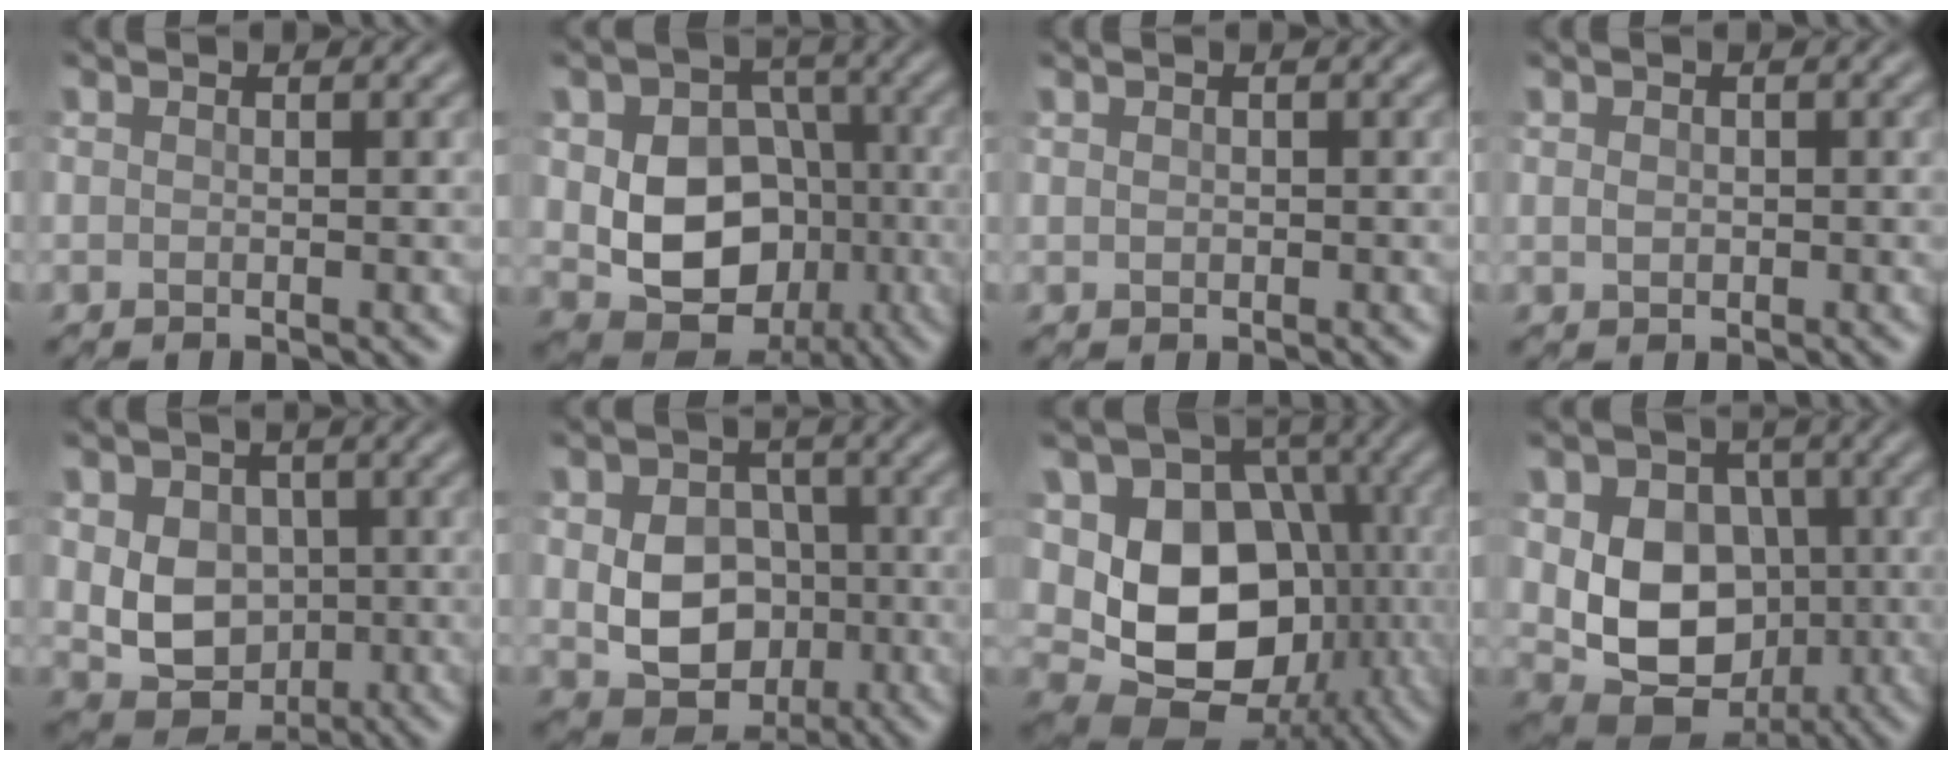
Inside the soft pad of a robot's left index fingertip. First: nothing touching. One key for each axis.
{"total": 9.8, "fx": -1.0, "fy": 7.5, "fz": 6.3, "tx": -0.109, "ty": -0.017, "tz": -0.018}
{"total": 0.6, "fx": 0.1, "fy": 0.5, "fz": 0.3, "tx": -0.008, "ty": -0.003, "tz": 0.005}
{"total": 1.1, "fx": 0.1, "fy": 0.9, "fz": 0.6, "tx": -0.014, "ty": -0.003, "tz": 0.003}
{"total": 6.3, "fx": -0.1, "fy": 5.1, "fz": 3.8, "tx": -0.069, "ty": -0.012, "tz": -0.001}
{"total": 8.1, "fx": -0.8, "fy": 6.5, "fz": 4.8, "tx": -0.075, "ty": -0.010, "tz": -0.016}
{"total": 14.3, "fx": -1.0, "fy": 11.2, "fz": 8.9, "tx": -0.159, "ty": -0.011, "tz": -0.006}
{"total": 10.0, "fx": -0.3, "fy": 7.7, "fz": 6.4, "tx": -0.096, "ty": -0.013, "tz": -0.012}